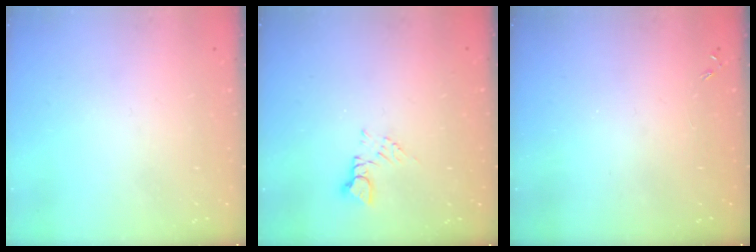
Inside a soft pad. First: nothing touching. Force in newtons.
{"total": 3.3, "press": 3.2, "slide": 0.4}
{"total": 0.0}